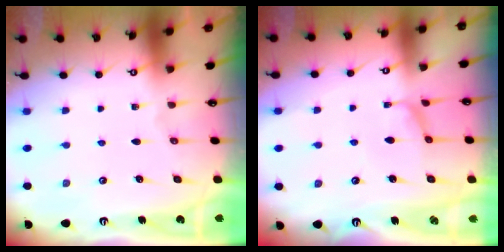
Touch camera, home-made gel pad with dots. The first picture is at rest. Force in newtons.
{"total": 1.5, "press": 1.3, "slide": 0.5}